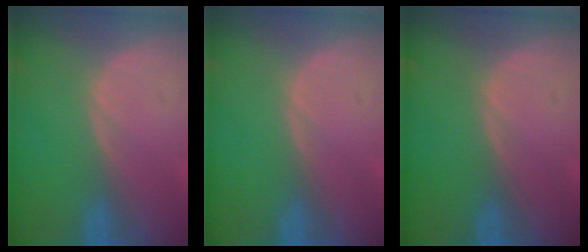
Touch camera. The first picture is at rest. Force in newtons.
{"total": 0.0}
{"total": 0.0}